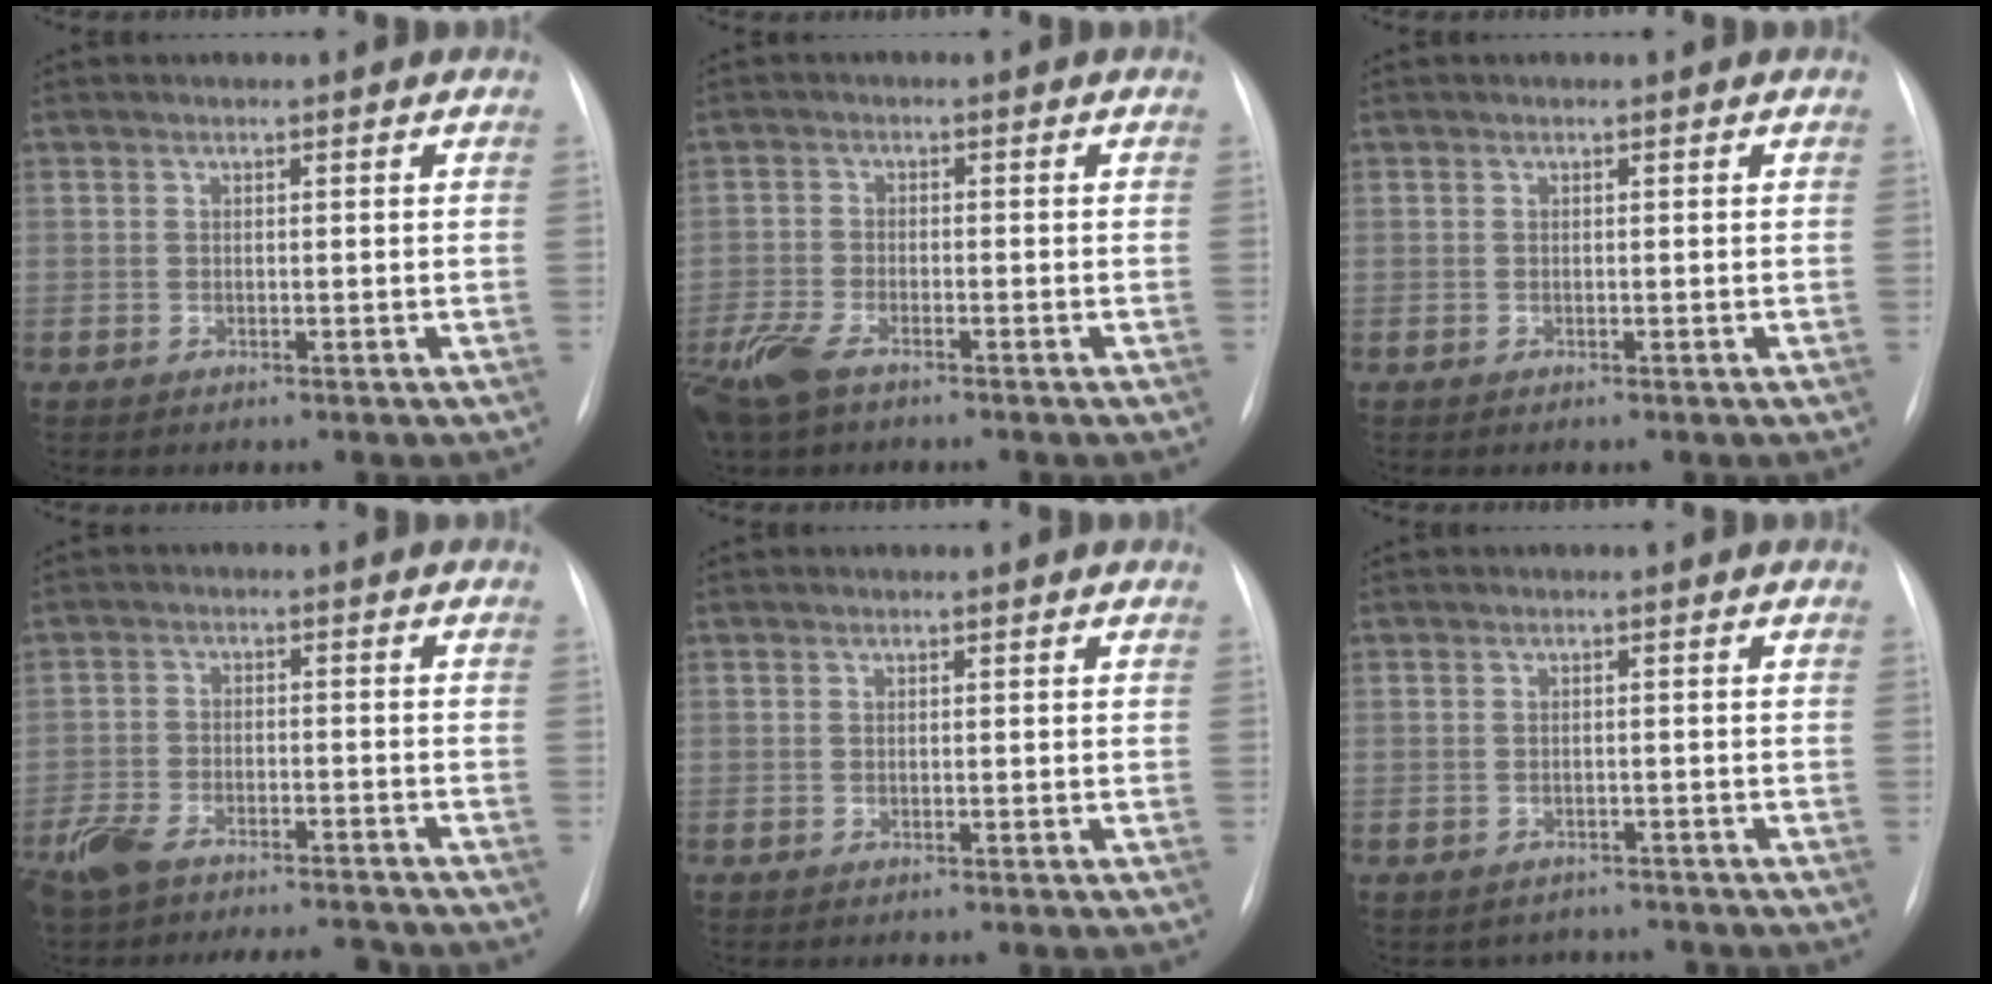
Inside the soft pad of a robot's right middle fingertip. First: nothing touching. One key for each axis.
{"total": 7.0, "fx": -4.9, "fy": 2.5, "fz": 4.3, "tx": -0.097, "ty": -0.014, "tz": -0.094}
{"total": 0.0}
{"total": 12.1, "fx": -10.5, "fy": 3.1, "fz": 5.1, "tx": -0.094, "ty": 0.008, "tz": -0.163}
{"total": 0.0}
{"total": 3.8, "fx": -3.3, "fy": 1.9, "fz": -0.3, "tx": 0.005, "ty": 0.010, "tz": -0.042}